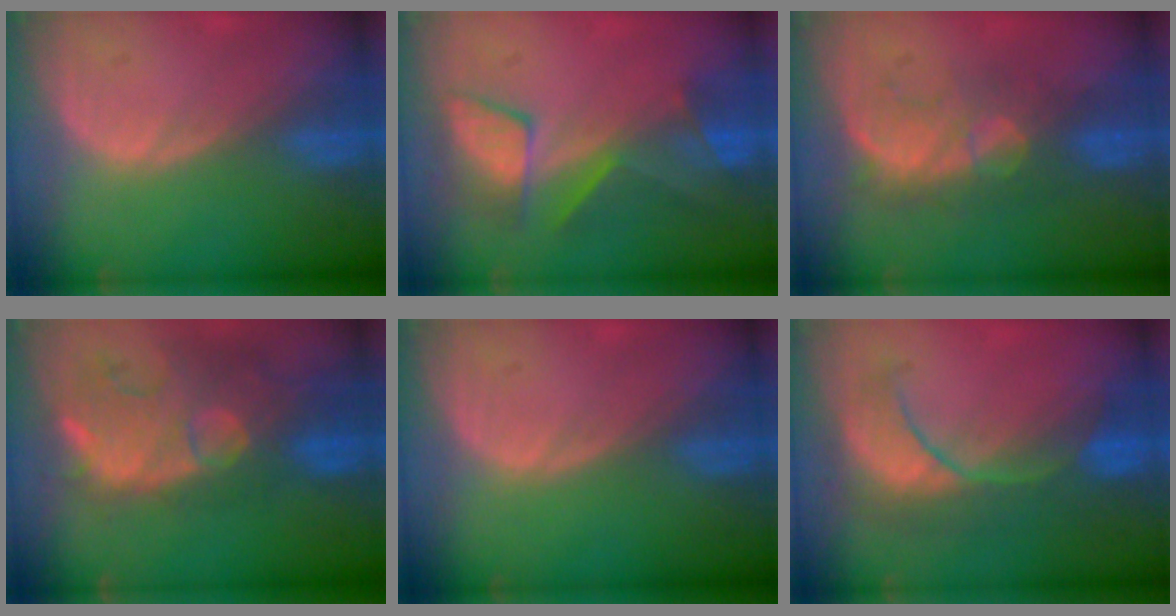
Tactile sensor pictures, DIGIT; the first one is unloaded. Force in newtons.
{"total": 7.5, "press": 7.4, "slide": 1.3}
{"total": 7.7, "press": 7.5, "slide": 1.9}
{"total": 12.6, "press": 11.3, "slide": 5.7}
{"total": 0.0}
{"total": 8.5, "press": 8.4, "slide": 1.4}